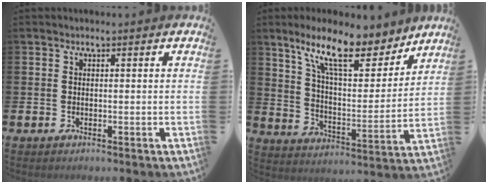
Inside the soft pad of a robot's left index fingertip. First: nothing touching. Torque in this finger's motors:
{"motor_torque": [1.01, -1.13, 1.05, 0.21]}